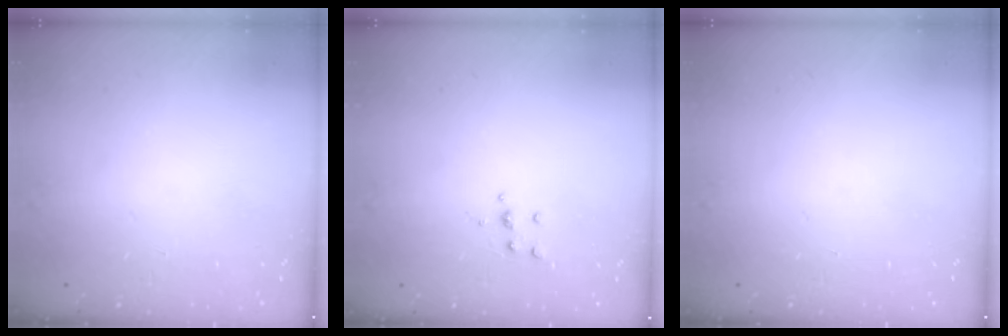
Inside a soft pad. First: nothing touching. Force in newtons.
{"total": 4.0, "press": 3.9, "slide": 0.9}
{"total": 0.0}